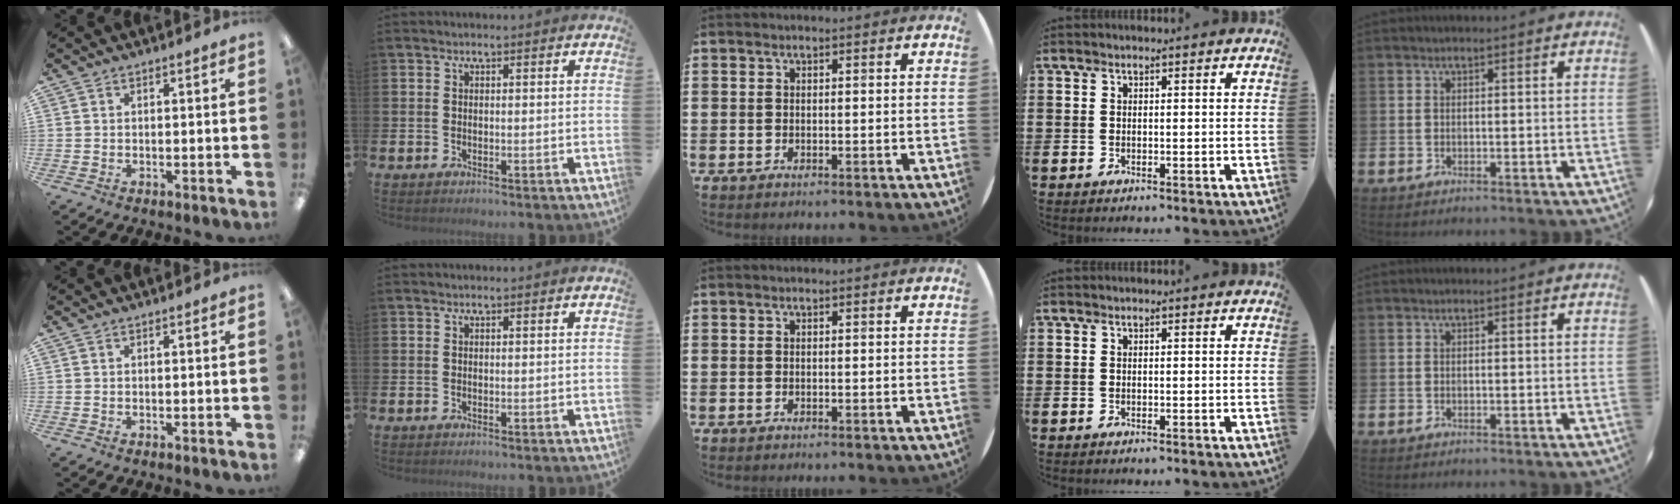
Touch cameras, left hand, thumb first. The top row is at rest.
{}